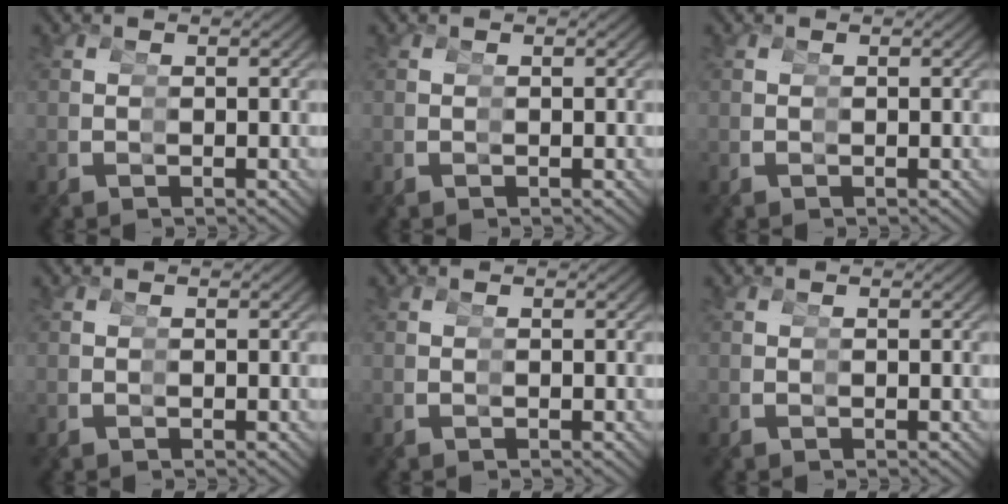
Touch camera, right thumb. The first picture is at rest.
{"total": 0.0}
{"total": 0.0}
{"total": 0.0}
{"total": 0.0}
{"total": 0.0}